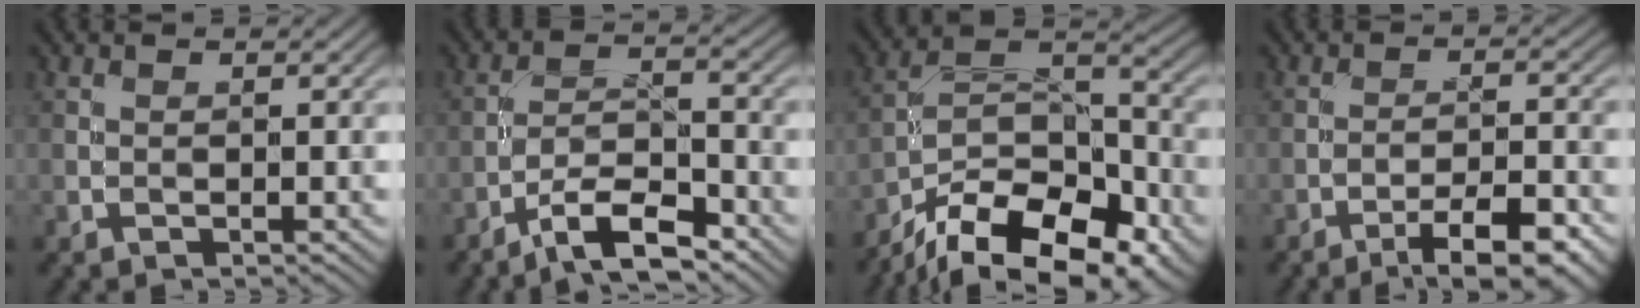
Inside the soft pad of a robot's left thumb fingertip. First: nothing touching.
{"total": 8.1, "force": [-5.9, 2.2, 5.0], "torque": [-0.082, 0.009, -0.116]}
{"total": 18.1, "force": [-13.2, 7.9, 9.5], "torque": [-0.175, -0.045, -0.197]}
{"total": 7.9, "force": [-5.3, 1.8, 5.6], "torque": [-0.092, 0.009, -0.077]}